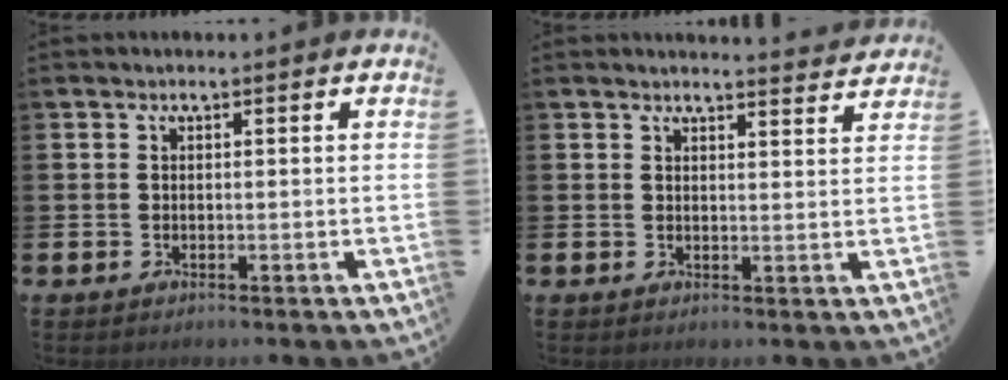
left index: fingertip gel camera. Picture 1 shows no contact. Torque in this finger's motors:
{"motor_torque": [0.76, -0.78, 0.03, -0.02]}